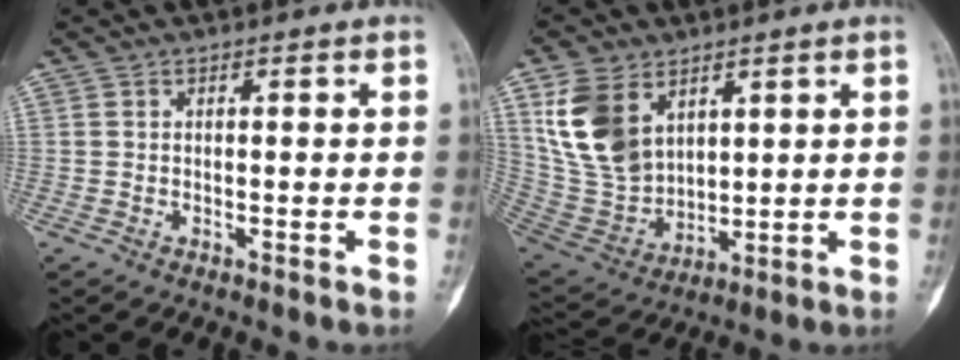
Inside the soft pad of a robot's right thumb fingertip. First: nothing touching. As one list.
[{"total": 13.9, "force": [6.2, 9.3, 8.3], "torque": [-0.147, -0.024, 0.146]}]